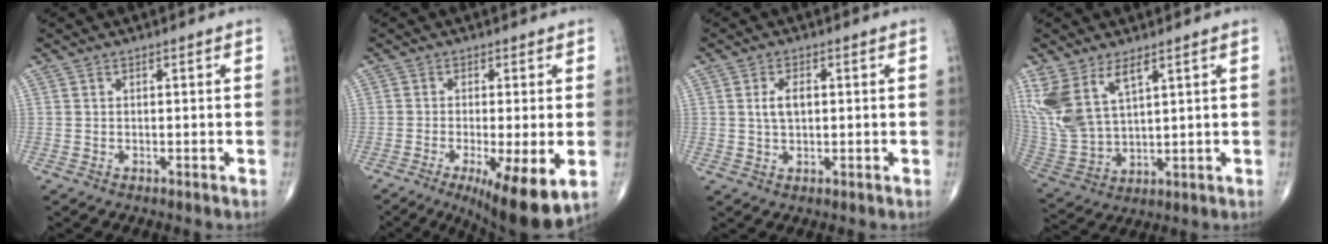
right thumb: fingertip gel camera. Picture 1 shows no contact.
{"total": 12.0, "force": [-4.2, 2.8, 10.9], "torque": [-0.161, -0.021, -0.060]}
{"total": 3.6, "force": [0.5, 1.9, 3.0], "torque": [-0.054, 0.001, 0.009]}
{"total": 12.5, "force": [6.4, 5.7, 9.1], "torque": [-0.201, -0.022, 0.146]}